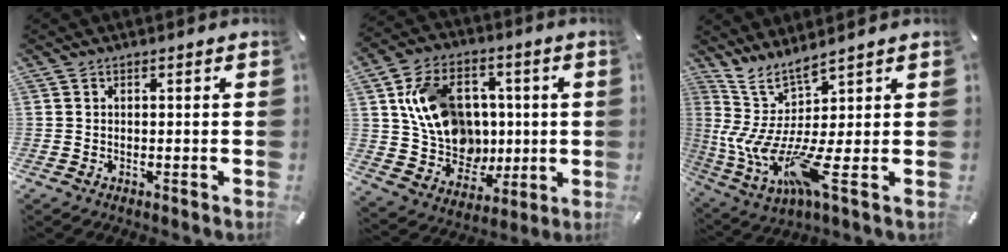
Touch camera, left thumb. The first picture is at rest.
{"total": 17.0, "force": [3.1, 14.1, 8.9], "torque": [-0.164, 0.006, 0.073]}
{"total": 12.0, "force": [-0.5, 1.0, 12.0], "torque": [-0.269, -0.060, -0.022]}